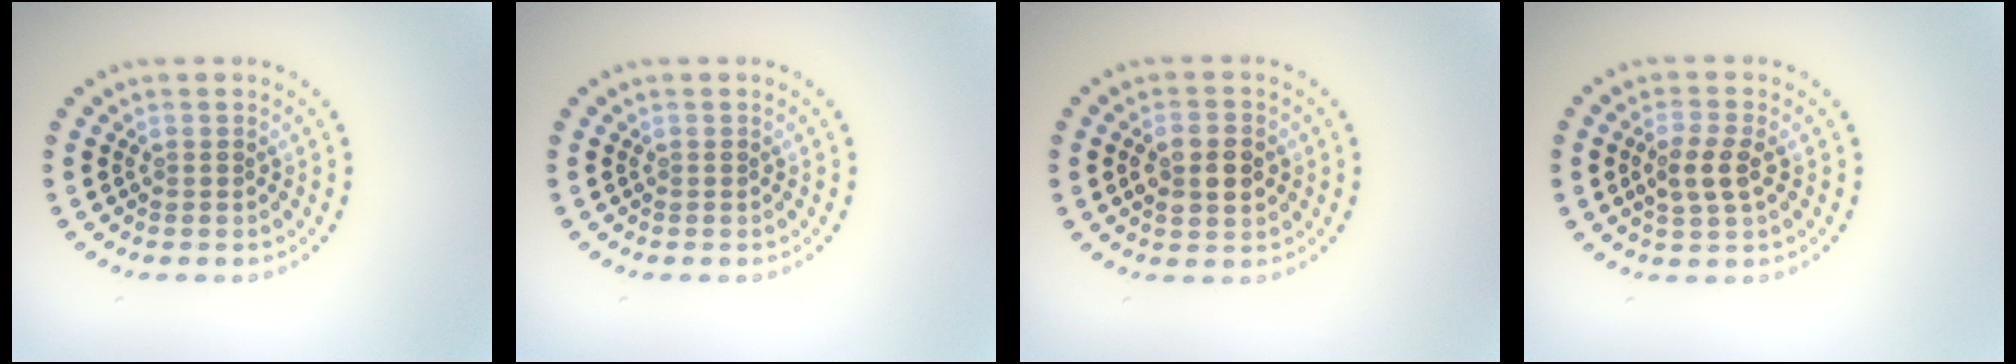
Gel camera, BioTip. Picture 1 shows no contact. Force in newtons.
{"total": 0.0}
{"total": 3.1, "press": 3.1, "slide": 0.2}
{"total": 2.7, "press": 2.6, "slide": 0.7}